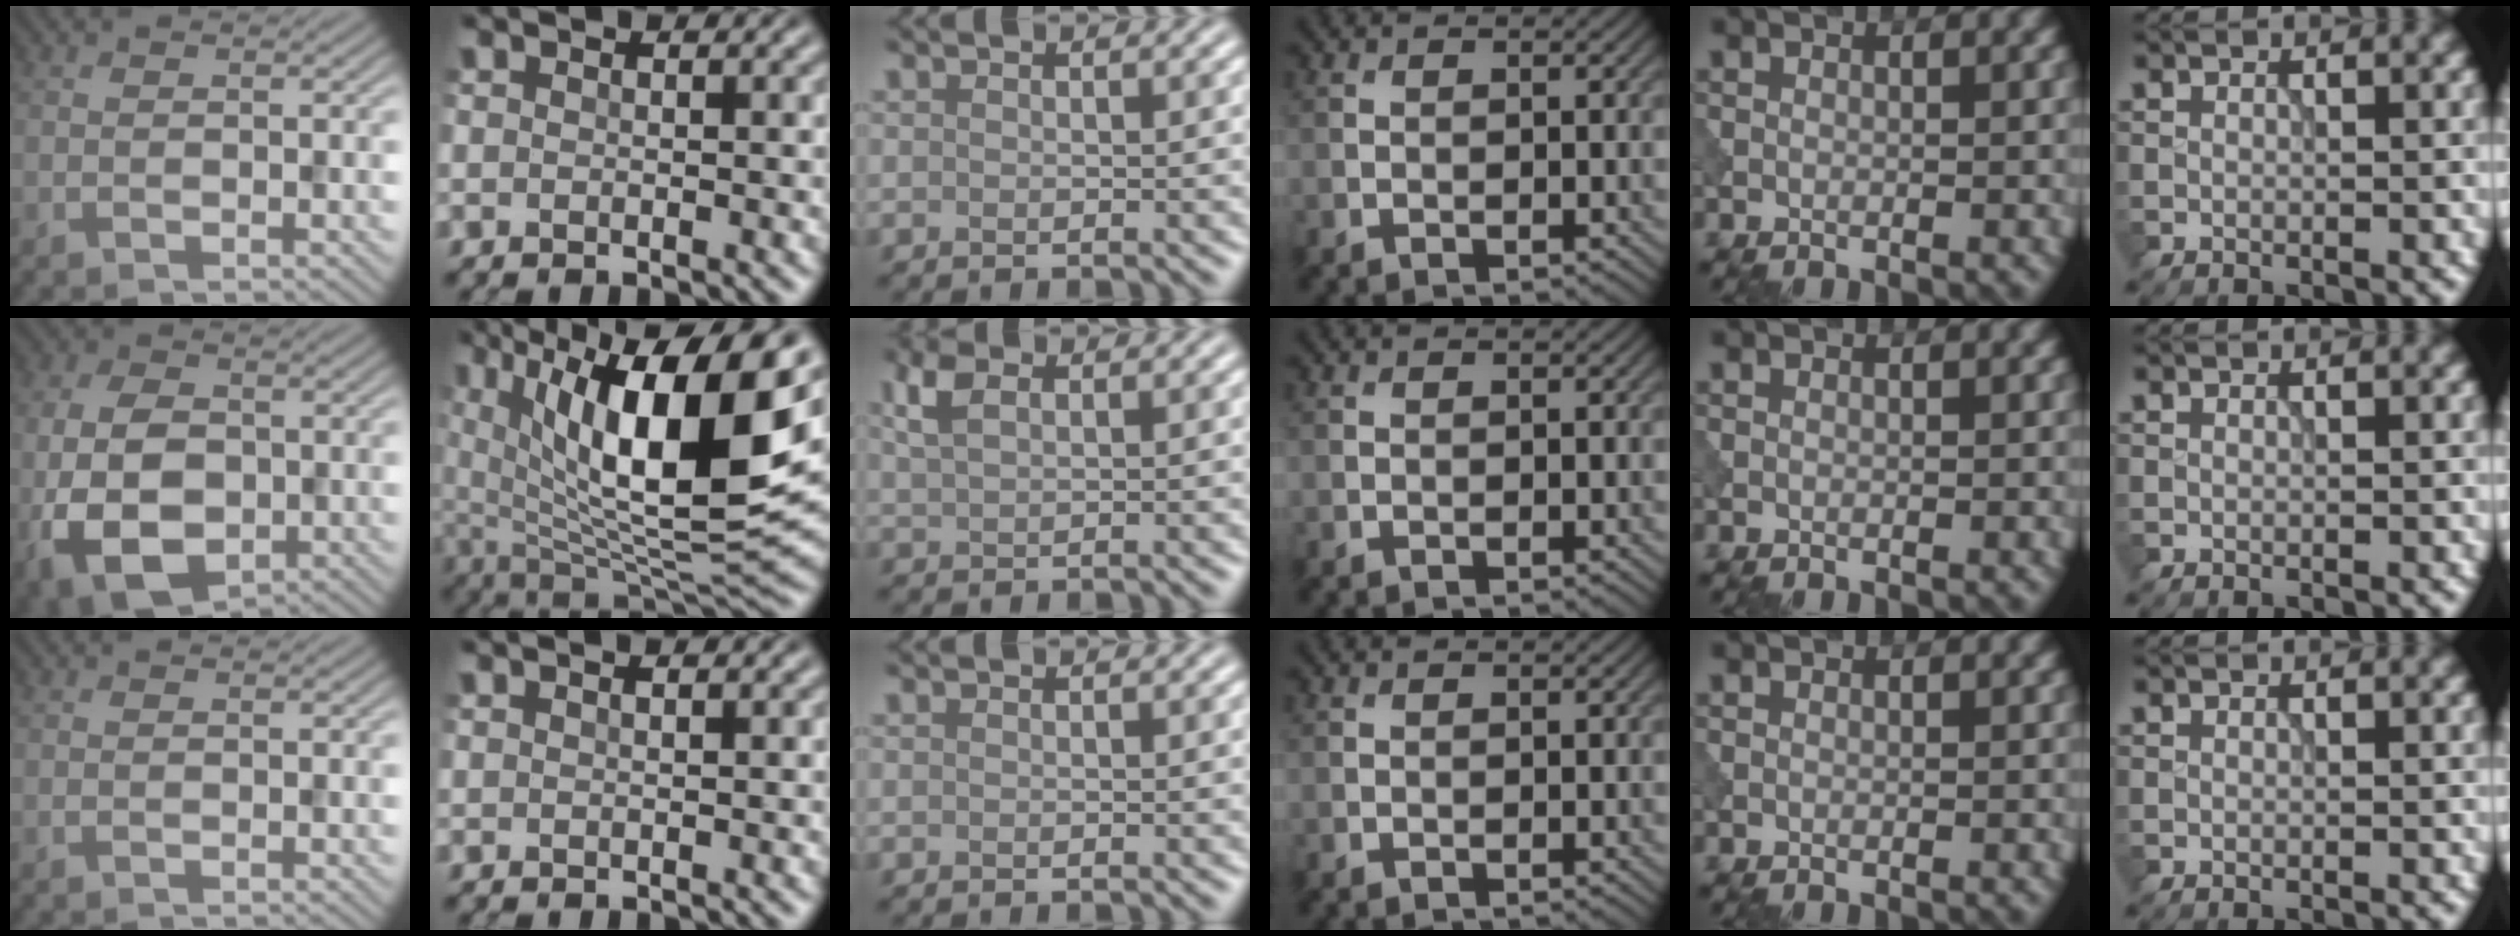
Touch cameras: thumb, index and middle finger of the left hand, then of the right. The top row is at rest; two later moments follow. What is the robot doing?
{"motion": "dispense", "object": "pipette"}